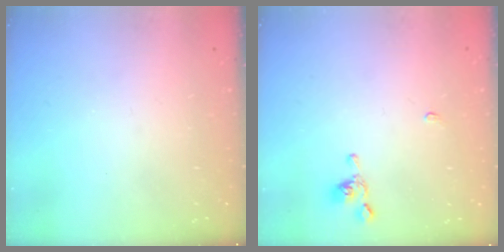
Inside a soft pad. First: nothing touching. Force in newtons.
{"total": 0.5, "press": 0.5, "slide": 0.3}